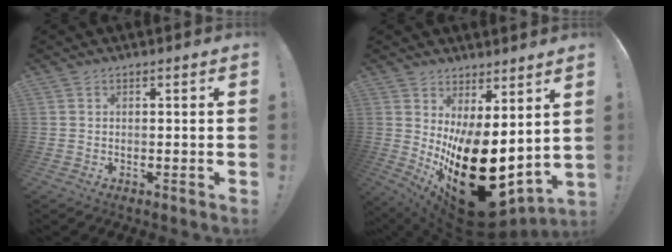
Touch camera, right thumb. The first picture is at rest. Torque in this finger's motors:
{"motor_torque": [-0.09, 2.20, 2.75, -0.01, 0.75]}